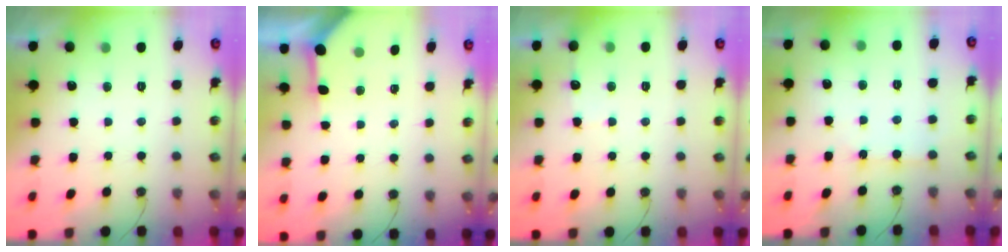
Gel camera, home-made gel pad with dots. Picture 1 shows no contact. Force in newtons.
{"total": 3.5, "press": 3.5, "slide": 0.5}
{"total": 5.0, "press": 4.9, "slide": 0.6}
{"total": 3.8, "press": 3.8, "slide": 0.5}